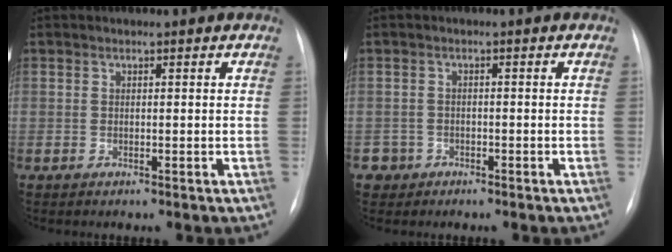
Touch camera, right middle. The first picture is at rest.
{"total": 2.3, "force": [-1.2, 1.9, -0.4], "torque": [0.008, 0.011, -0.023]}